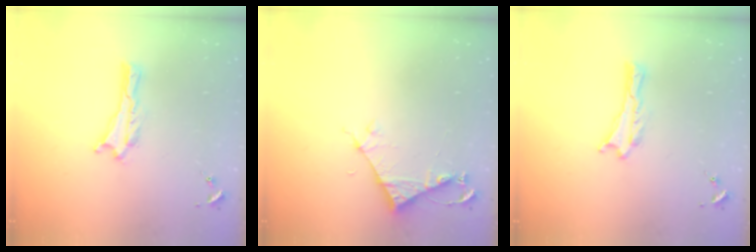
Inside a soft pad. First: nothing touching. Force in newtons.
{"total": 4.7, "press": 4.7, "slide": 0.3}
{"total": 0.0}